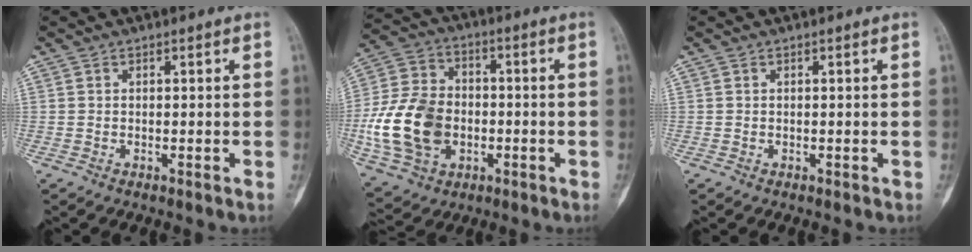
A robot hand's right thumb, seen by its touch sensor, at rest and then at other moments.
{"total": 18.4, "force": [-3.5, 13.5, 11.9], "torque": [-0.216, 0.017, -0.058]}
{"total": 0.0}